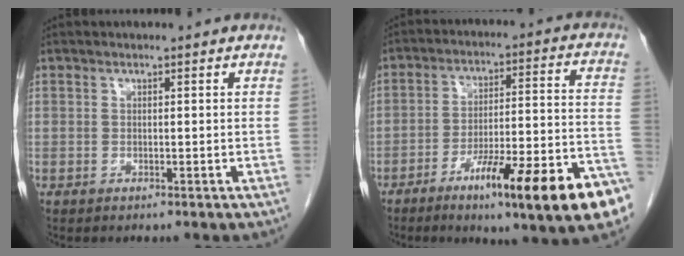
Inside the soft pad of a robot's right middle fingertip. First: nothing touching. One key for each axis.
{"total": 19.9, "fx": -11.2, "fy": 1.1, "fz": 16.3, "tx": -0.186, "ty": -0.003, "tz": -0.168}